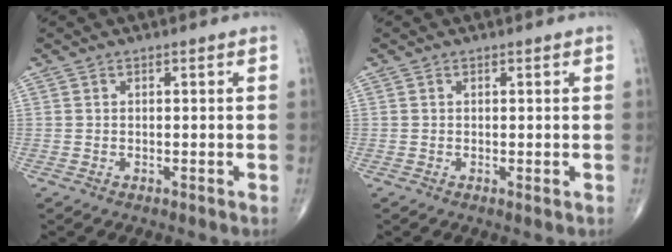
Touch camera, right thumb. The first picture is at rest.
{"total": 0.5, "force": [0.0, 0.1, 0.5], "torque": [-0.012, -0.004, -0.001]}